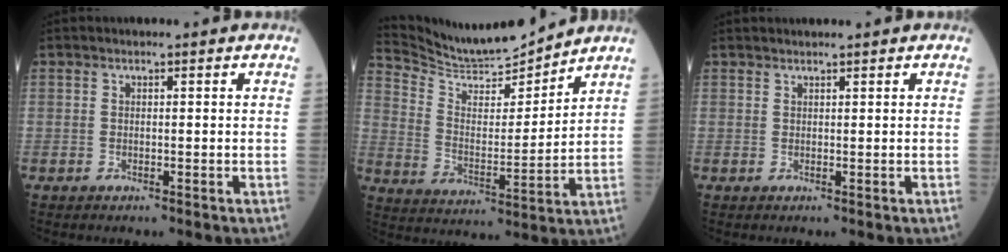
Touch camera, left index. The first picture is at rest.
{"total": 11.2, "force": [11.1, -0.1, 1.2], "torque": [-0.045, -0.006, 0.209]}
{"total": 0.8, "force": [0.8, 0.1, 0.1], "torque": [-0.006, 0.011, 0.018]}